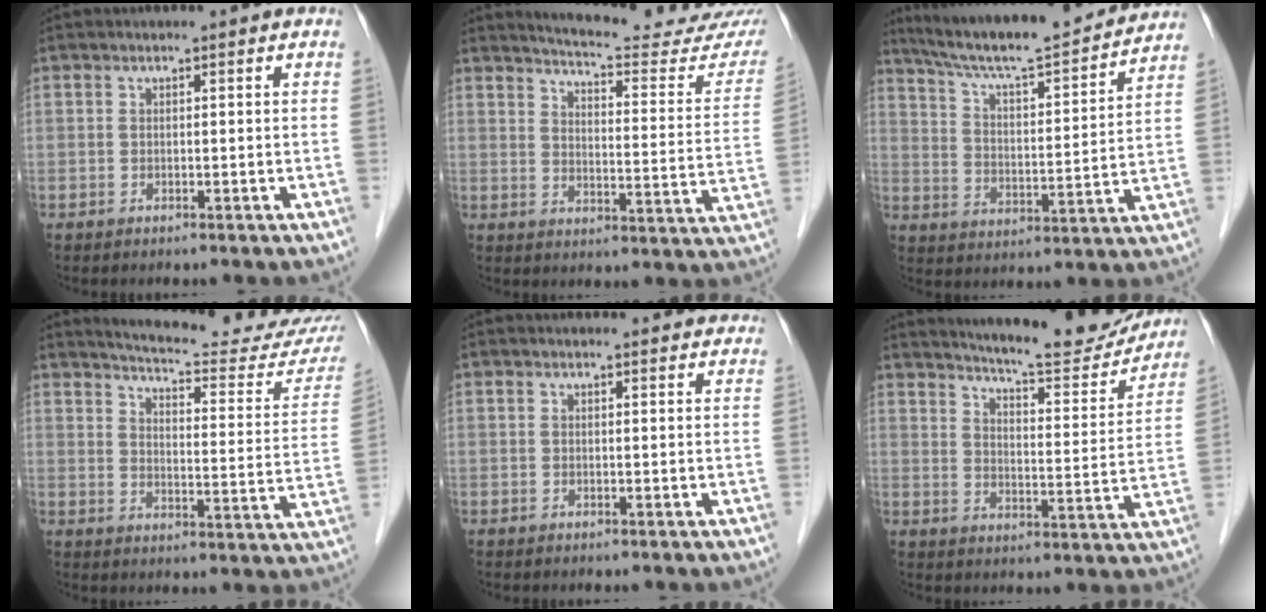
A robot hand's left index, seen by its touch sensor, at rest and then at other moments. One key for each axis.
{"total": 19.7, "fx": 18.9, "fy": 1.2, "fz": 5.6, "tx": -0.073, "ty": -0.091, "tz": 0.221}
{"total": 18.9, "fx": 17.3, "fy": 1.1, "fz": 7.7, "tx": -0.133, "ty": 0.004, "tz": 0.261}
{"total": 20.6, "fx": 19.7, "fy": 1.3, "fz": 6.1, "tx": -0.082, "ty": -0.089, "tz": 0.232}
{"total": 5.2, "fx": 4.9, "fy": 1.3, "fz": 1.1, "tx": -0.006, "ty": 0.011, "tz": 0.045}
{"total": 17.0, "fx": 16.0, "fy": 1.8, "fz": 5.5, "tx": -0.080, "ty": -0.041, "tz": 0.208}